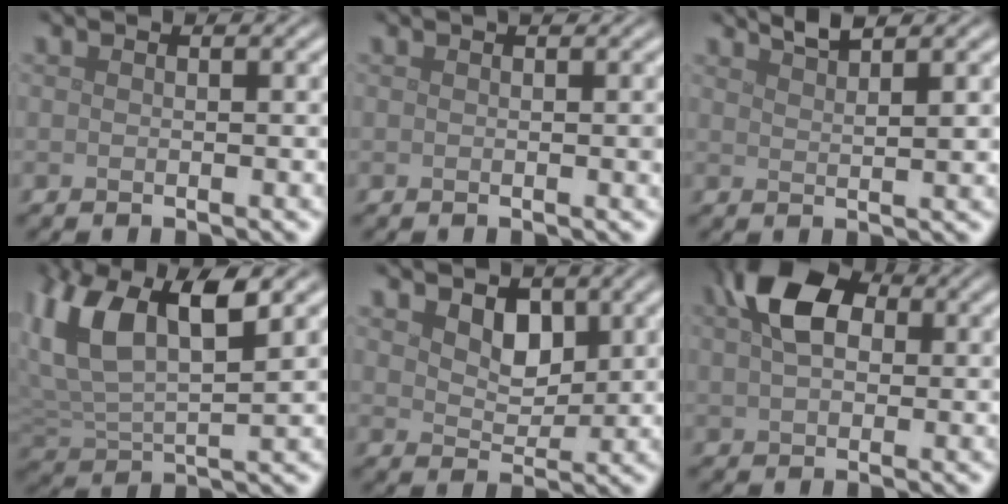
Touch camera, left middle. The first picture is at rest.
{"total": 1.0, "force": [0.4, 0.1, 0.9], "torque": [-0.008, 0.004, 0.006]}
{"total": 2.4, "force": [1.9, 0.4, 1.4], "torque": [-0.007, 0.006, 0.031]}
{"total": 9.3, "force": [4.5, 4.0, 7.1], "torque": [-0.151, 0.014, 0.076]}
{"total": 2.8, "force": [1.5, 1.8, 1.5], "torque": [-0.039, -0.009, 0.022]}
{"total": 6.5, "force": [2.2, 4.1, 4.4], "torque": [-0.095, 0.011, 0.028]}